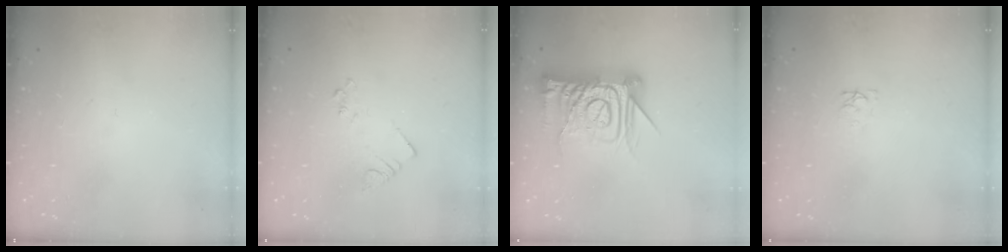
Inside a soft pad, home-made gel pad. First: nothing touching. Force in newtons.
{"total": 3.6, "press": 3.6, "slide": 0.6}
{"total": 17.6, "press": 17.5, "slide": 1.7}
{"total": 3.4, "press": 3.4, "slide": 0.4}